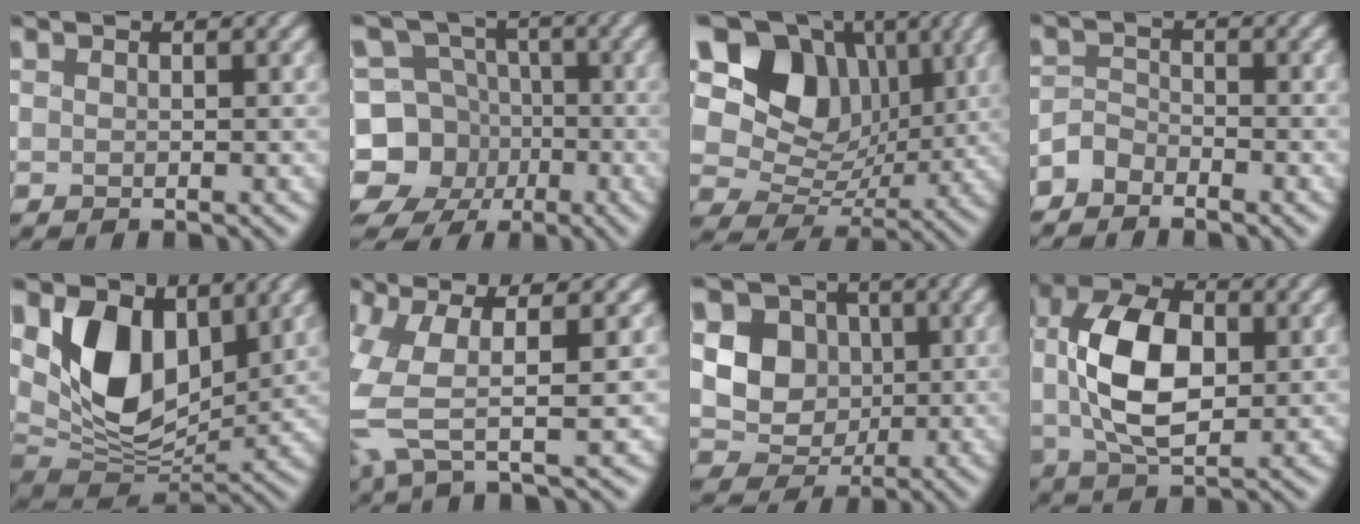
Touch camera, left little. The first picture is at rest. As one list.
[{"total": 11.4, "force": [-4.9, 9.6, 3.7], "torque": [-0.073, -0.007, -0.109]}, {"total": 15.1, "force": [4.1, 12.1, 8.1], "torque": [-0.165, 0.043, 0.059]}, {"total": 2.2, "force": [-2.0, 0.8, 0.2], "torque": [0.004, 0.011, -0.048]}, {"total": 9.2, "force": [2.9, 6.0, 6.4], "torque": [-0.126, -0.021, 0.047]}, {"total": 6.9, "force": [-0.2, 2.5, 6.4], "torque": [-0.165, -0.001, -0.011]}, {"total": 7.7, "force": [0.9, 6.9, 3.3], "torque": [-0.049, 0.015, -0.003]}, {"total": 8.9, "force": [0.4, 5.1, 7.3], "torque": [-0.148, 0.004, 0.000]}]